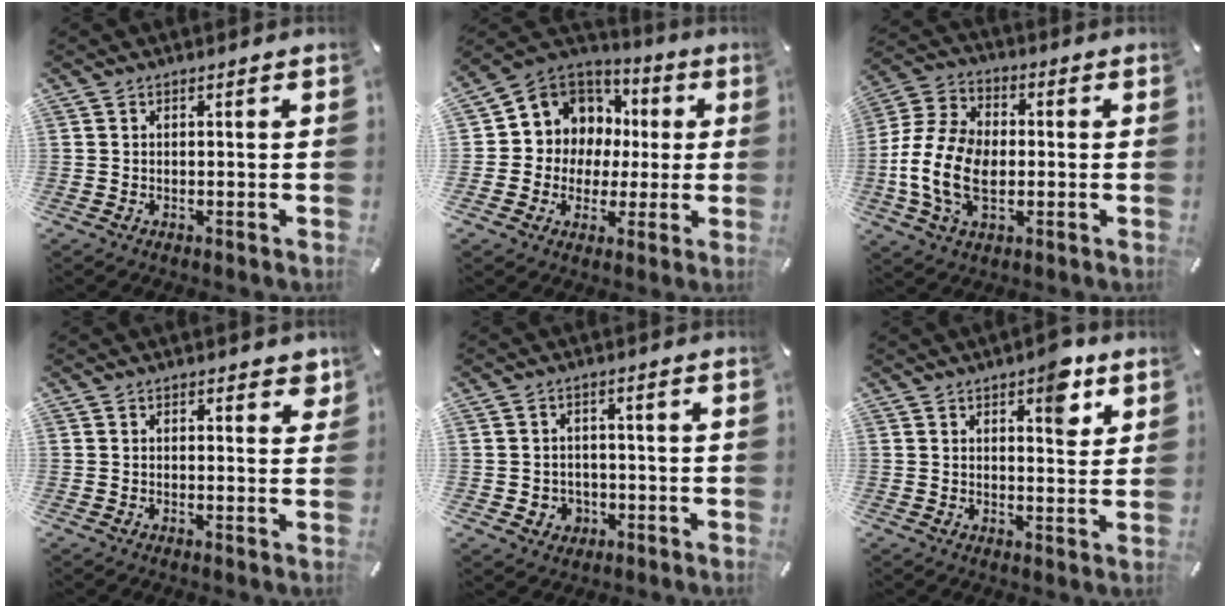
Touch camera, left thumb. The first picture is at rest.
{"total": 10.1, "force": [2.3, 9.8, 1.2], "torque": [-0.039, -0.031, 0.051]}
{"total": 14.9, "force": [-3.0, 10.0, 10.6], "torque": [-0.240, 0.008, -0.054]}
{"total": 2.6, "force": [1.5, 1.5, 1.5], "torque": [-0.010, -0.003, 0.021]}
{"total": 4.4, "force": [-0.9, 4.2, 1.1], "torque": [-0.014, 0.006, -0.016]}
{"total": 7.4, "force": [4.2, 3.5, 5.0], "torque": [-0.044, -0.027, 0.062]}